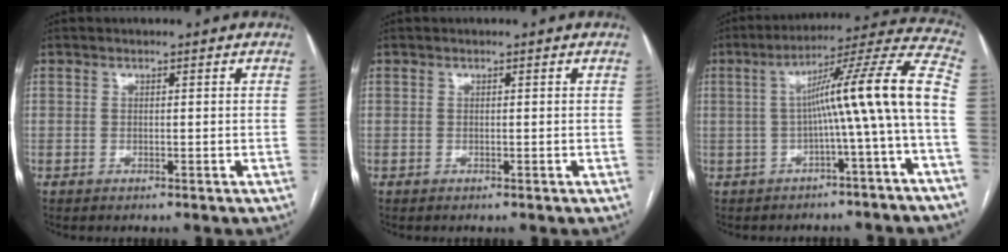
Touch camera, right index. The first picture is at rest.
{"total": 0.0}
{"total": 13.9, "force": [-1.9, -1.8, 13.6], "torque": [-0.181, 0.036, -0.034]}